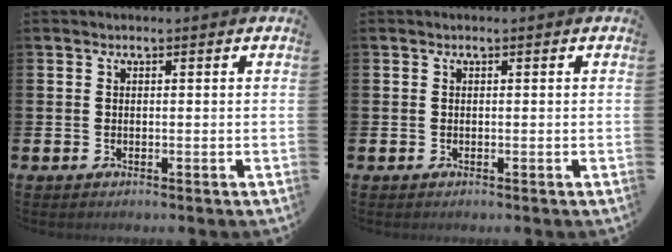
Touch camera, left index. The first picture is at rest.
{"total": 0.0}